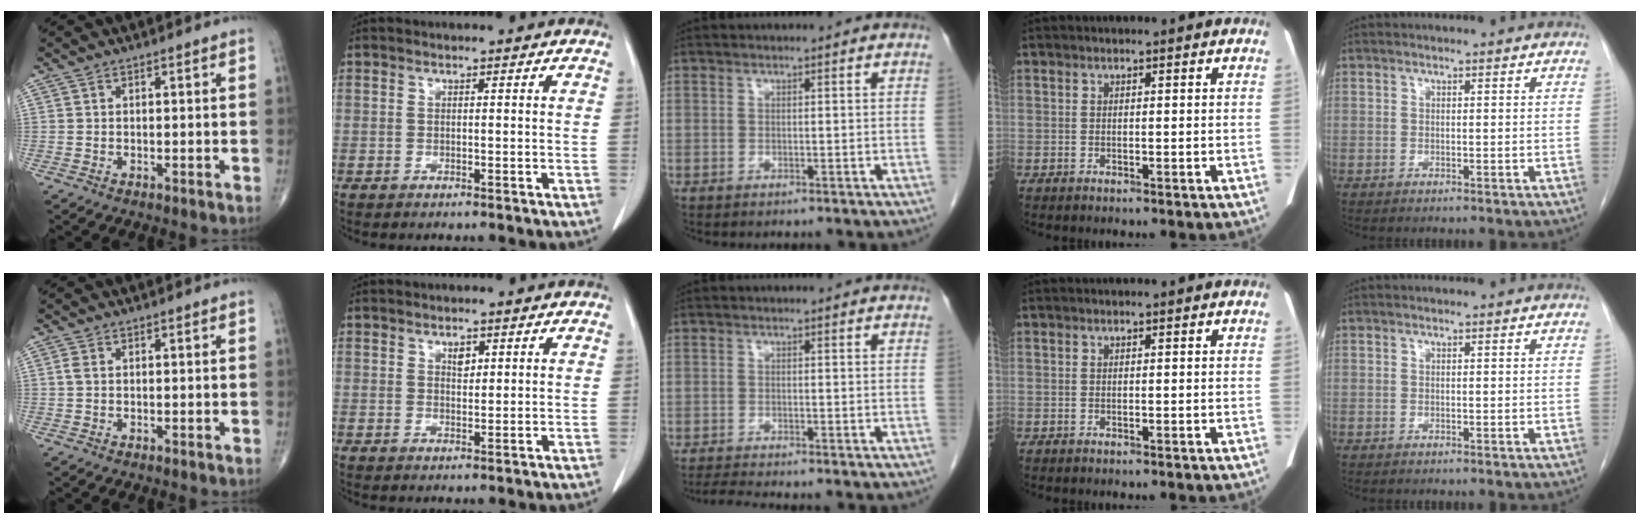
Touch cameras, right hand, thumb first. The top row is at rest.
{"thumb": {"total": 1.1, "force": [0.2, 0.7, 0.8], "torque": [-0.023, 0.005, 0.004]}, "index": {"total": 1.6, "force": [0.9, 0.9, 1.1], "torque": [-0.016, -0.003, 0.016]}, "middle": {"total": 2.3, "force": [-2.1, -0.8, 0.6], "torque": [-0.024, -0.015, -0.041]}}